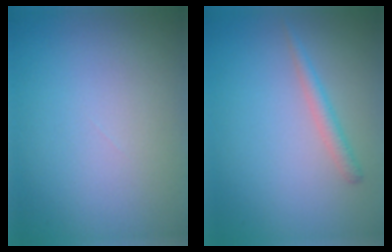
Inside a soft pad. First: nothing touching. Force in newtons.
{"total": 1.5, "press": 1.5, "slide": 0.1}